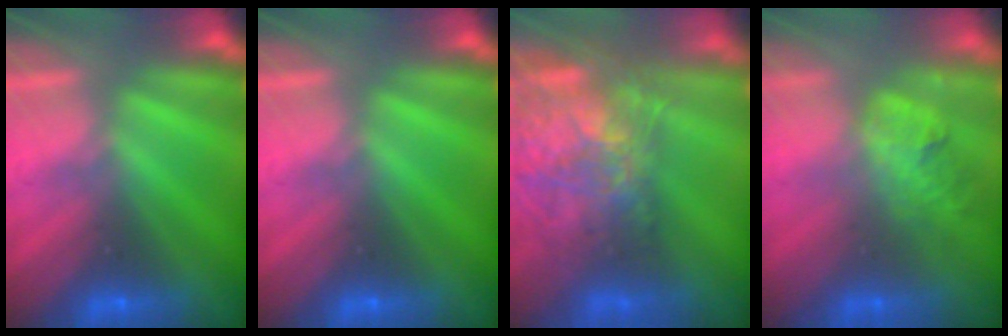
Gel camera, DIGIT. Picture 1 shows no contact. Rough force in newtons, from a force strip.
{"total": 0.0}
{"total": 8.0}
{"total": 1.8}